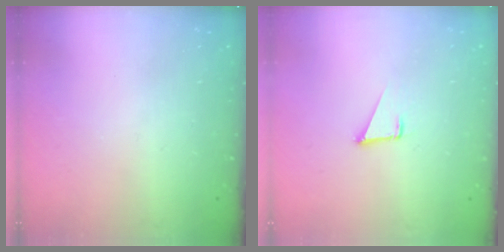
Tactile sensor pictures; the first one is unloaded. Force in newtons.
{"total": 1.7, "press": 1.7, "slide": 0.1}